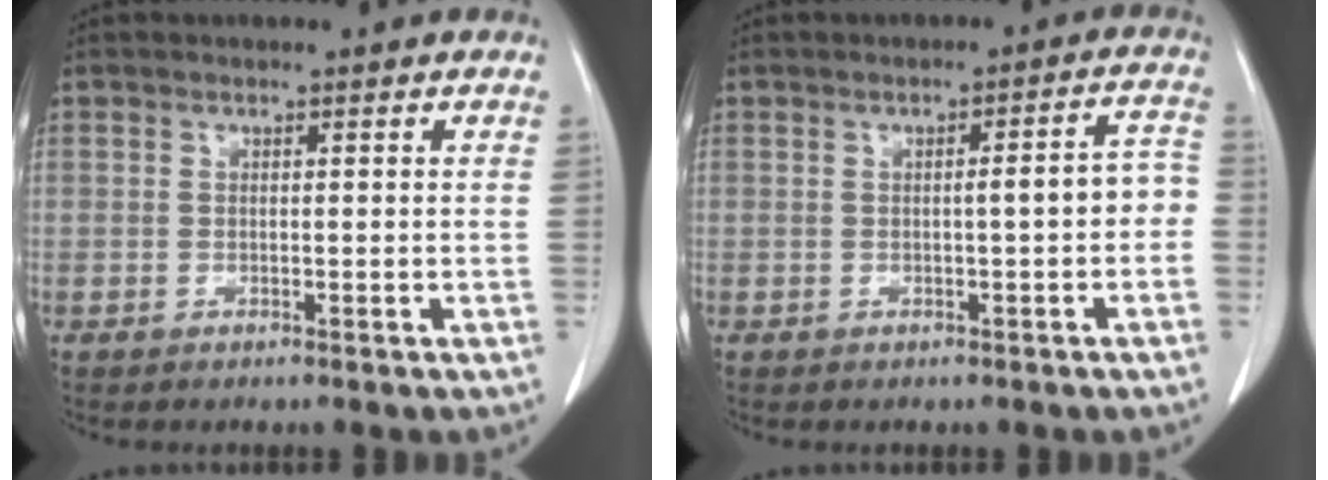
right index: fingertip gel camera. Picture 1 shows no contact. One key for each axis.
{"total": 4.4, "fx": -0.7, "fy": 0.7, "fz": 4.2, "tx": -0.054, "ty": 0.021, "tz": -0.009}